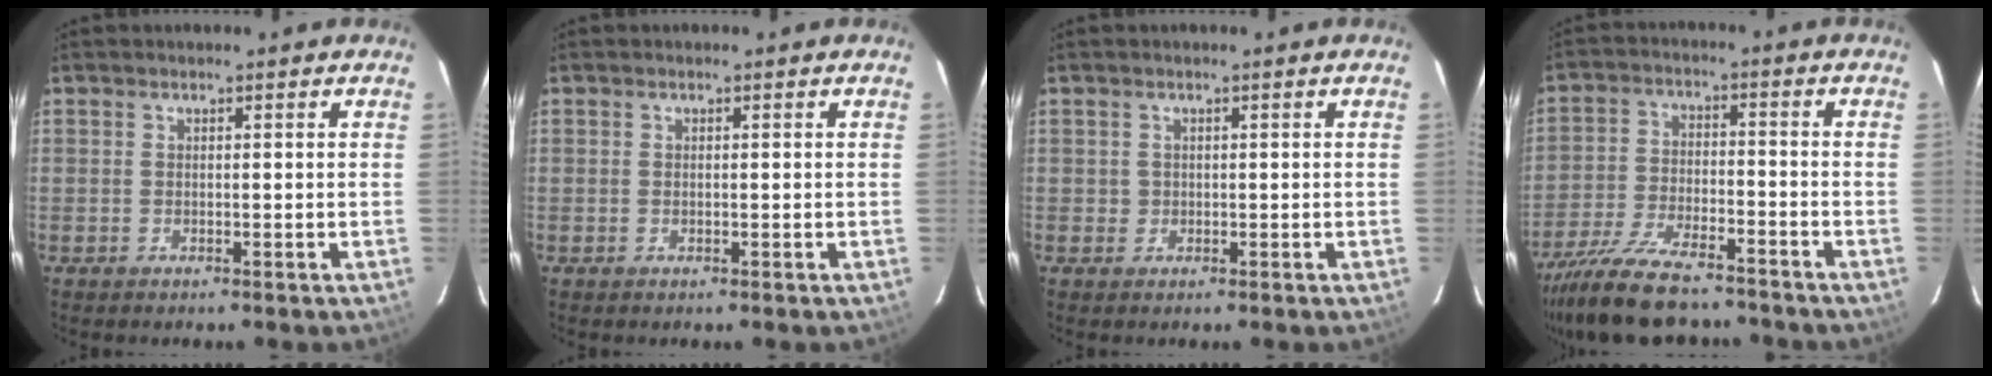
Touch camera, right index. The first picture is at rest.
{"total": 0.0}
{"total": 1.1, "force": [0.0, 1.1, -0.1], "torque": [0.006, 0.001, 0.003]}
{"total": 17.4, "force": [-14.6, 4.9, 8.1], "torque": [-0.177, -0.031, -0.247]}